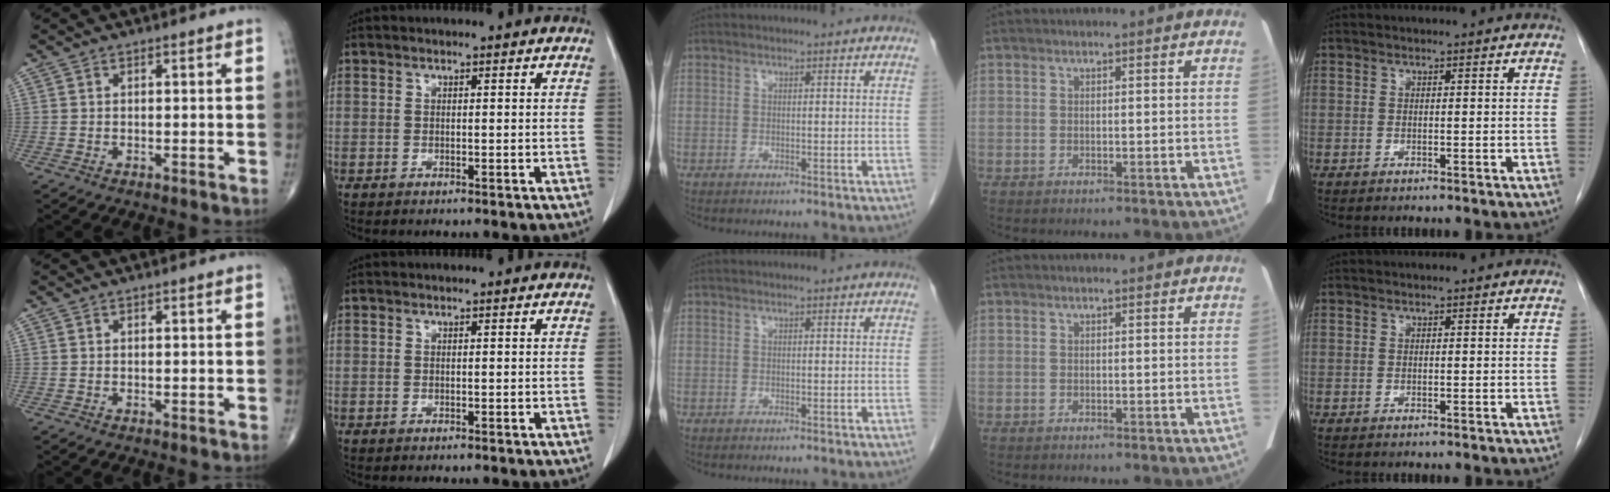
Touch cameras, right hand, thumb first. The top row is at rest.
{}